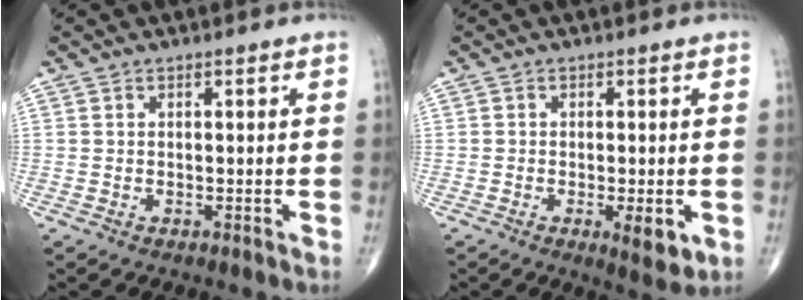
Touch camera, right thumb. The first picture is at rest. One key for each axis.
{"total": 5.2, "fx": -1.5, "fy": 1.7, "fz": 4.7, "tx": -0.065, "ty": -0.011, "tz": -0.020}